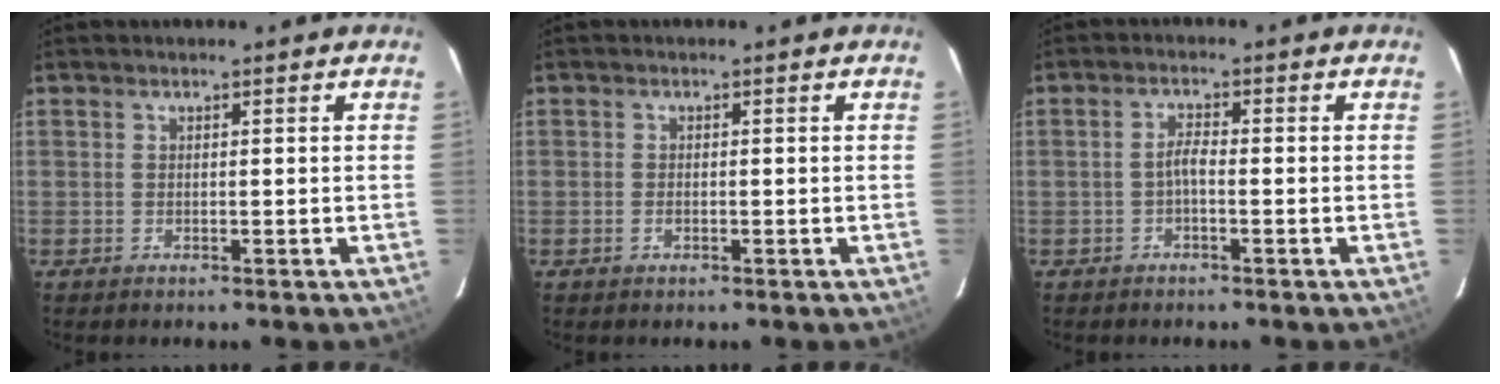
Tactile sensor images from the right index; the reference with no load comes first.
{"total": 1.1, "force": [-0.5, 0.6, 0.8], "torque": [-0.015, 0.000, -0.009]}
{"total": 1.9, "force": [-0.8, 0.5, 1.7], "torque": [-0.035, 0.007, -0.017]}